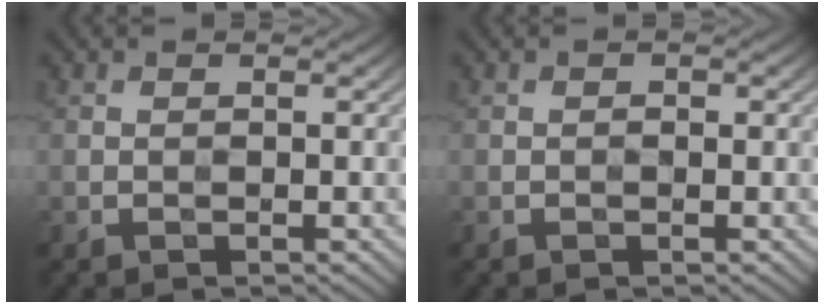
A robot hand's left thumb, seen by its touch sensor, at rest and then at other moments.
{"total": 0.6, "force": [0.0, 0.3, 0.6], "torque": [-0.007, 0.001, -0.002]}